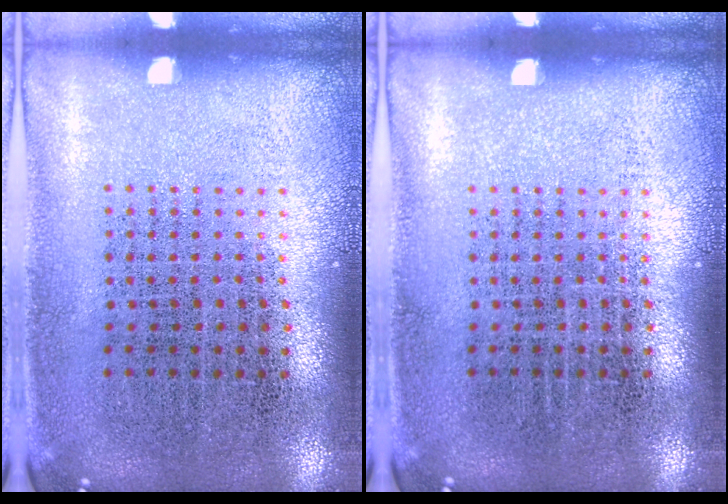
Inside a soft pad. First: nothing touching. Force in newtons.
{"total": 0.0}